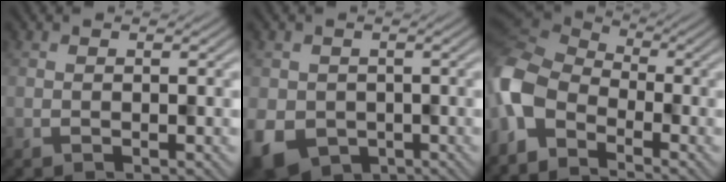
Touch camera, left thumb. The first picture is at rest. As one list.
[{"total": 6.6, "force": [-2.1, 5.5, 2.9], "torque": [-0.072, -0.035, -0.026]}, {"total": 8.7, "force": [-4.8, 4.6, 5.7], "torque": [-0.148, -0.007, -0.114]}]